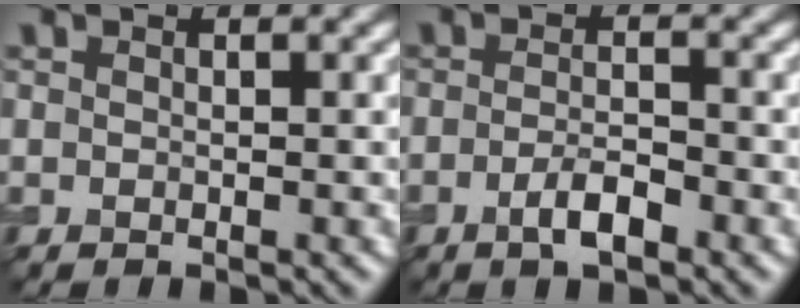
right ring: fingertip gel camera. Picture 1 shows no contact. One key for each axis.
{"total": 2.5, "fx": -1.3, "fy": 0.7, "fz": 2.1, "tx": -0.040, "ty": 0.002, "tz": -0.027}